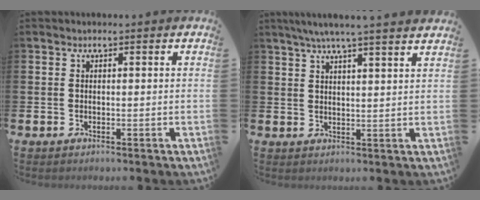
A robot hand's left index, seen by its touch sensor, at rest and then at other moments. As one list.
[{"total": 5.2, "force": [4.7, -0.7, 2.0], "torque": [-0.050, -0.015, 0.084]}]